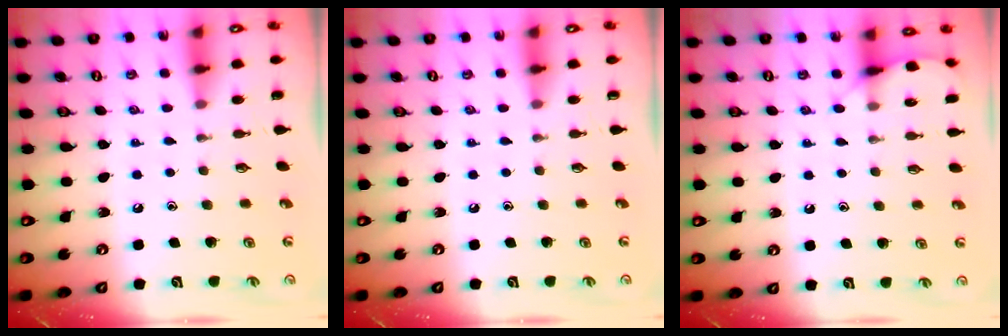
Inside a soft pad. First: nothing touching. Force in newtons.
{"total": 0.0}
{"total": 6.3, "press": 6.2, "slide": 0.6}